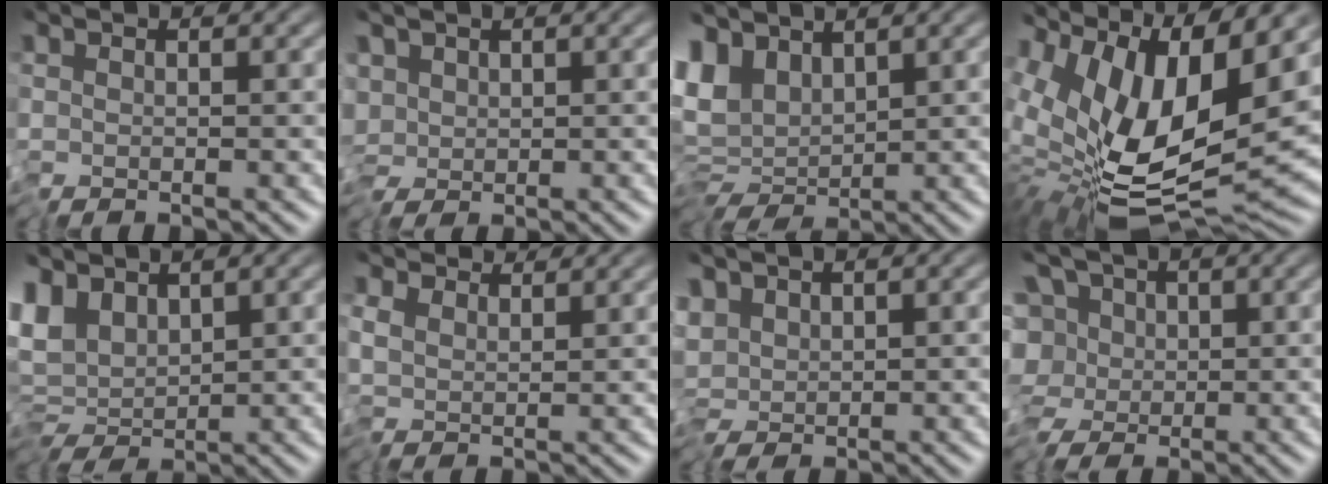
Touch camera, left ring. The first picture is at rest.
{"total": 2.0, "force": [-0.3, 1.2, 1.6], "torque": [-0.028, 0.008, -0.013]}
{"total": 5.7, "force": [2.0, 3.4, 4.1], "torque": [-0.059, -0.008, 0.040]}
{"total": 12.6, "force": [4.0, 5.7, 10.5], "torque": [-0.190, 0.003, 0.075]}
{"total": 6.1, "force": [1.8, 3.3, 4.7], "torque": [-0.074, -0.007, 0.031]}
{"total": 3.3, "force": [2.7, 1.3, 1.4], "torque": [-0.034, 0.007, 0.036]}
{"total": 1.7, "force": [0.2, 0.9, 1.4], "torque": [-0.026, 0.007, -0.004]}
{"total": 7.8, "force": [-0.7, 6.3, 4.6], "torque": [-0.059, 0.022, -0.055]}